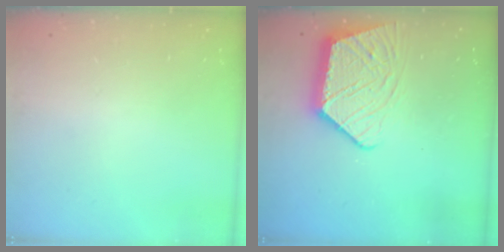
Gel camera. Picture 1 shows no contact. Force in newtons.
{"total": 12.9, "press": 12.9, "slide": 1.0}